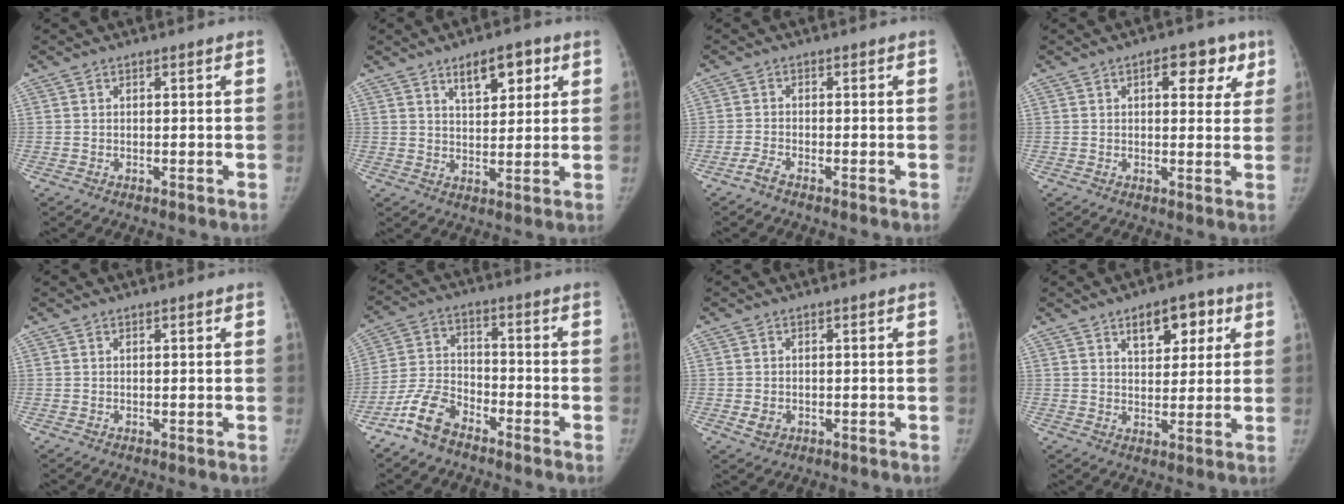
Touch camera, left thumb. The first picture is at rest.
{"total": 7.6, "force": [4.0, 3.6, 5.4], "torque": [-0.057, -0.019, 0.062]}
{"total": 1.8, "force": [-1.6, 0.1, 0.9], "torque": [-0.029, 0.003, -0.036]}
{"total": 7.8, "force": [3.4, 4.2, 5.5], "torque": [-0.032, -0.004, 0.036]}
{"total": 0.0}
{"total": 8.5, "force": [-6.0, 4.2, 4.2], "torque": [-0.087, 0.033, -0.124]}
{"total": 2.3, "force": [-0.7, 1.8, 1.2], "torque": [-0.017, 0.000, -0.005]}
{"total": 8.4, "force": [4.0, 4.8, 5.7], "torque": [-0.046, -0.012, 0.056]}